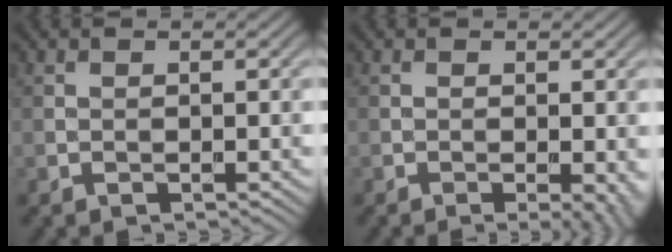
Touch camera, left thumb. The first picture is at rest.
{"total": 2.8, "force": [-0.8, 0.6, 2.6], "torque": [-0.036, -0.009, -0.011]}